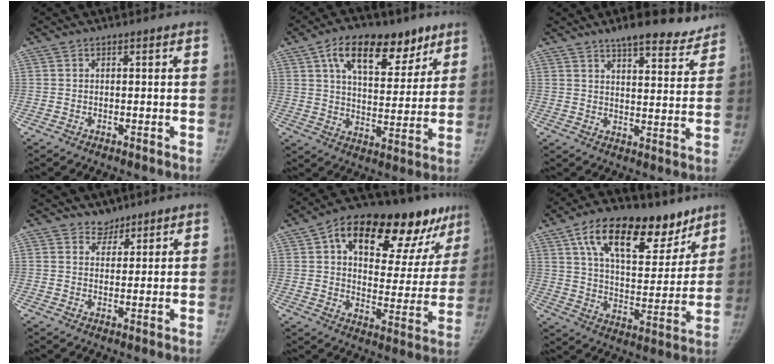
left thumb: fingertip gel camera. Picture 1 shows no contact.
{"total": 17.3, "force": [9.7, 9.1, 11.0], "torque": [-0.123, -0.026, 0.154]}
{"total": 13.9, "force": [11.4, 4.0, 6.8], "torque": [-0.047, -0.057, 0.150]}
{"total": 3.0, "force": [2.4, 1.8, -0.3], "torque": [0.031, -0.017, 0.032]}
{"total": 26.5, "force": [14.5, 12.2, 18.5], "torque": [-0.217, -0.004, 0.215]}
{"total": 22.8, "force": [13.7, 11.3, 14.4], "torque": [-0.186, -0.038, 0.226]}